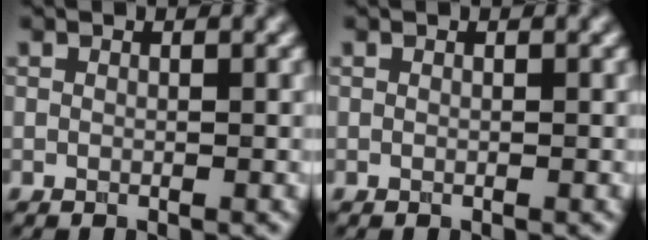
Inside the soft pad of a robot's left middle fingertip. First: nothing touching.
{"total": 0.0}